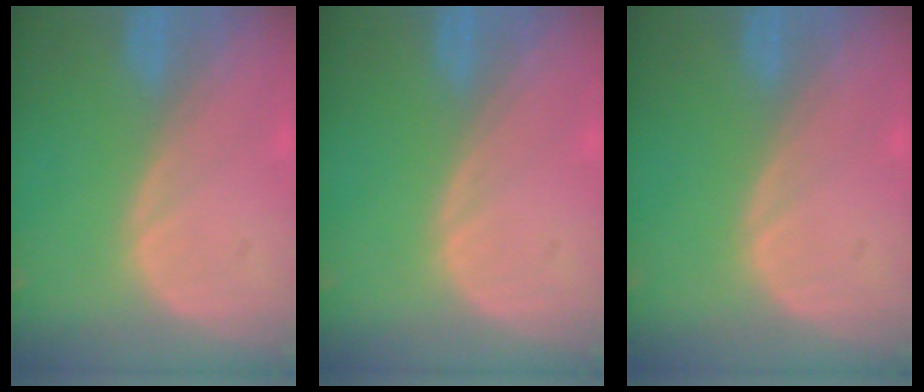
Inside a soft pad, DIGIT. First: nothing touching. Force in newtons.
{"total": 0.0}
{"total": 0.0}